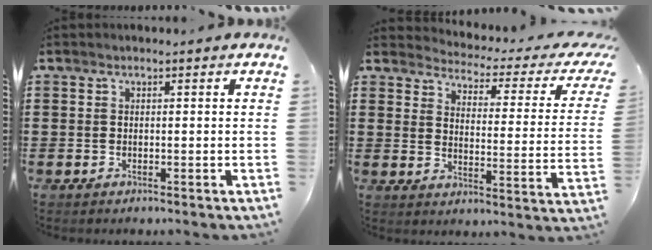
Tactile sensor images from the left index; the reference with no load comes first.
{"total": 2.6, "force": [2.4, 0.2, 1.0], "torque": [-0.042, -0.028, 0.032]}